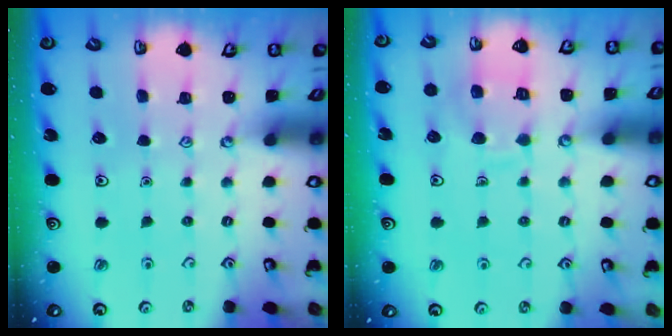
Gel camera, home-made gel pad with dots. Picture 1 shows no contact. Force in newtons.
{"total": 10.7, "press": 10.7, "slide": 0.9}